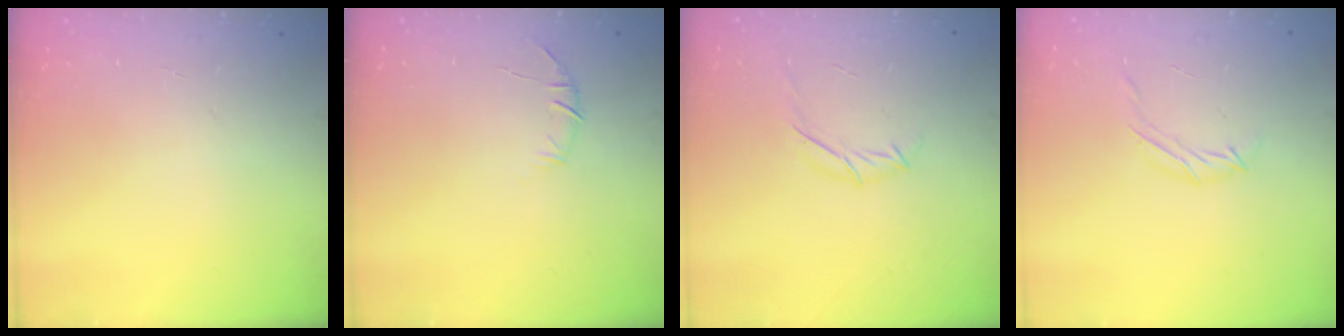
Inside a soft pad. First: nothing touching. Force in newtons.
{"total": 6.0, "press": 5.8, "slide": 1.5}
{"total": 6.0, "press": 5.9, "slide": 1.0}
{"total": 4.5, "press": 4.4, "slide": 0.9}